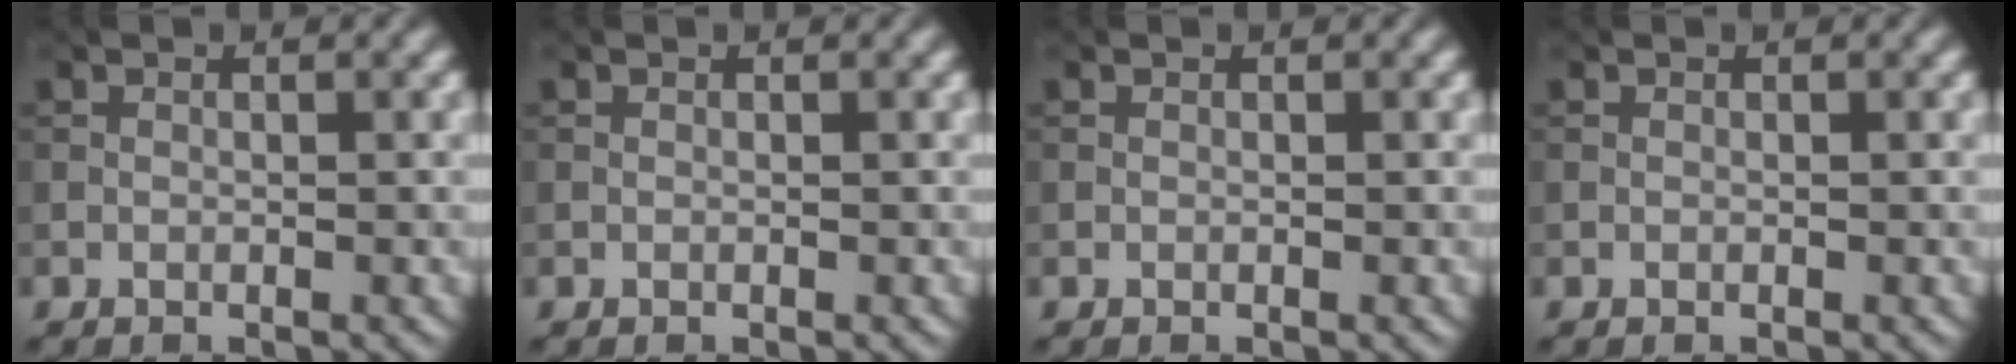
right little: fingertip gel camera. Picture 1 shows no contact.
{"total": 0.0}
{"total": 0.0}
{"total": 0.0}